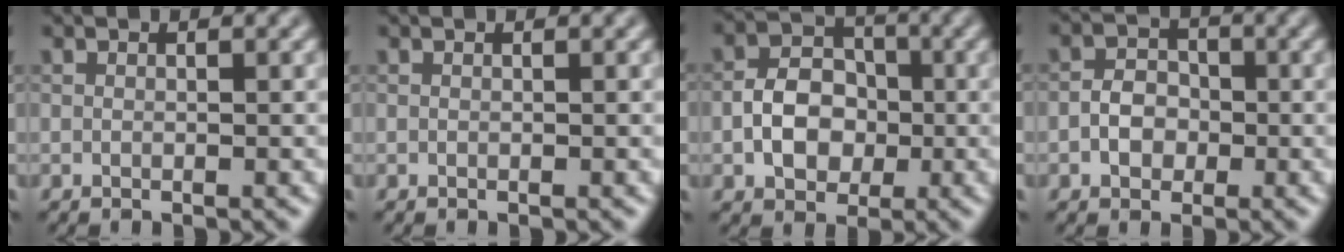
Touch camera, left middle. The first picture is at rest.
{"total": 0.0}
{"total": 4.4, "force": [-1.1, 3.4, 2.7], "torque": [-0.038, 0.005, -0.019]}
{"total": 2.6, "force": [-0.8, 2.1, 1.4], "torque": [-0.017, 0.003, -0.021]}